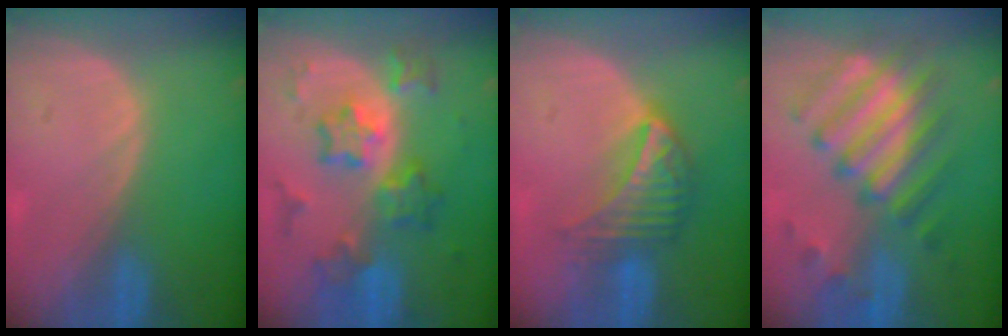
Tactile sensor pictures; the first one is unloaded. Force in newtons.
{"total": 8.7, "press": 8.7, "slide": 0.6}
{"total": 7.4, "press": 6.5, "slide": 3.6}
{"total": 9.3, "press": 9.2, "slide": 1.5}